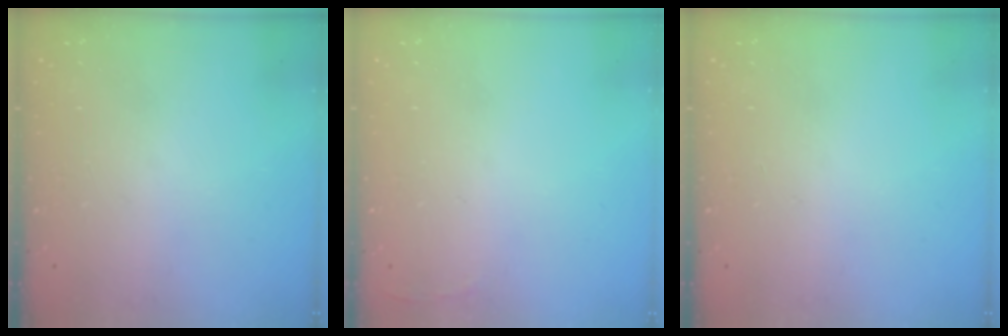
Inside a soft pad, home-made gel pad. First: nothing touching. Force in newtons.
{"total": 2.5, "press": 2.4, "slide": 0.9}
{"total": 0.0}